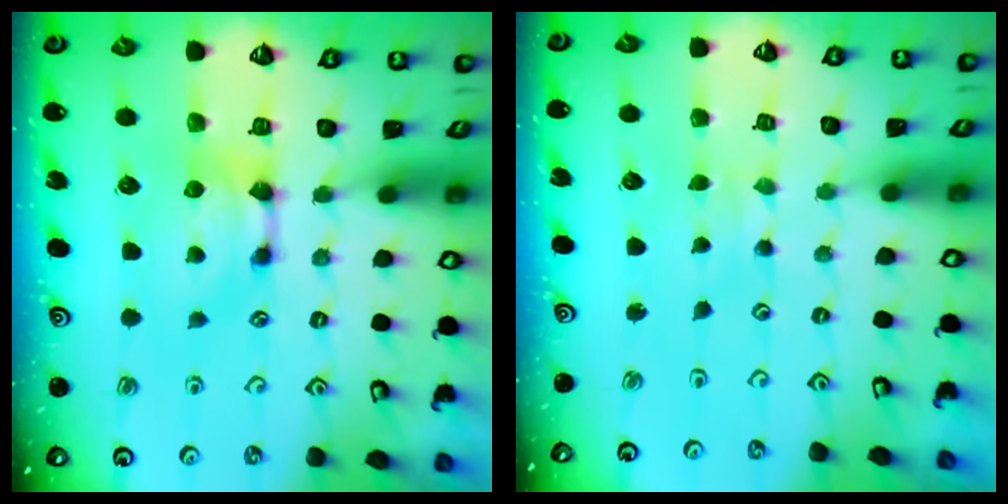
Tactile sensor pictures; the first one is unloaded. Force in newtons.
{"total": 3.5, "press": 3.5, "slide": 0.1}